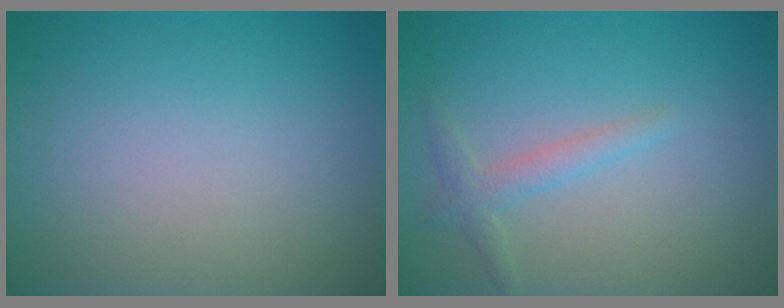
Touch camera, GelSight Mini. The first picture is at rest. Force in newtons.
{"total": 1.7, "press": 1.7, "slide": 0.1}